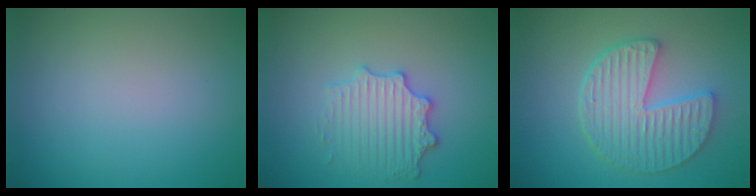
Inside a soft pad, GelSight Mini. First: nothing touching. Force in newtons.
{"total": 3.1, "press": 3.0, "slide": 0.7}
{"total": 5.4, "press": 4.5, "slide": 3.0}